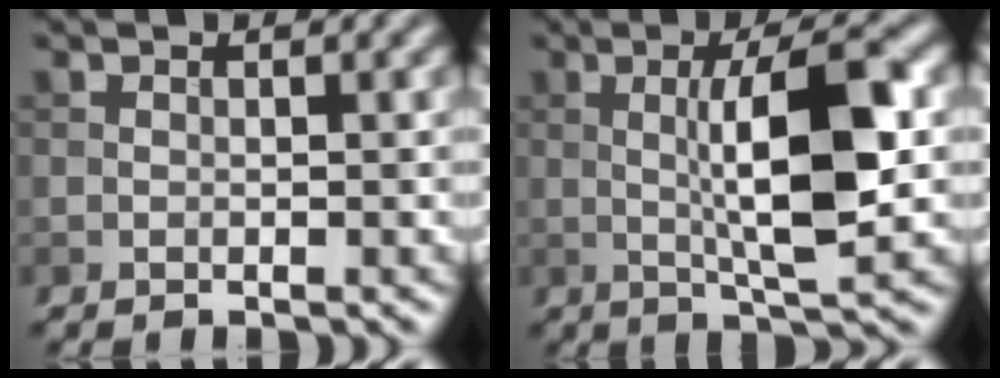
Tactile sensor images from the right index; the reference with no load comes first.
{"total": 8.4, "force": [0.3, 1.9, 8.2], "torque": [-0.127, 0.003, 0.004]}